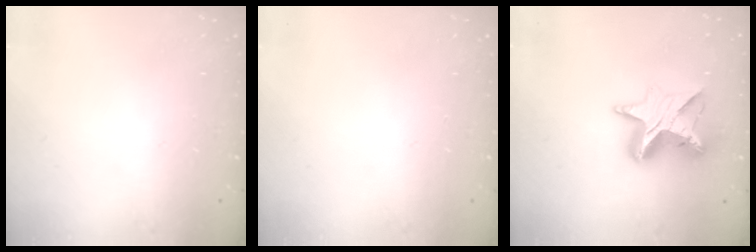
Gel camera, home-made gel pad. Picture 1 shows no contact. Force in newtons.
{"total": 0.0}
{"total": 11.3, "press": 11.3, "slide": 0.8}